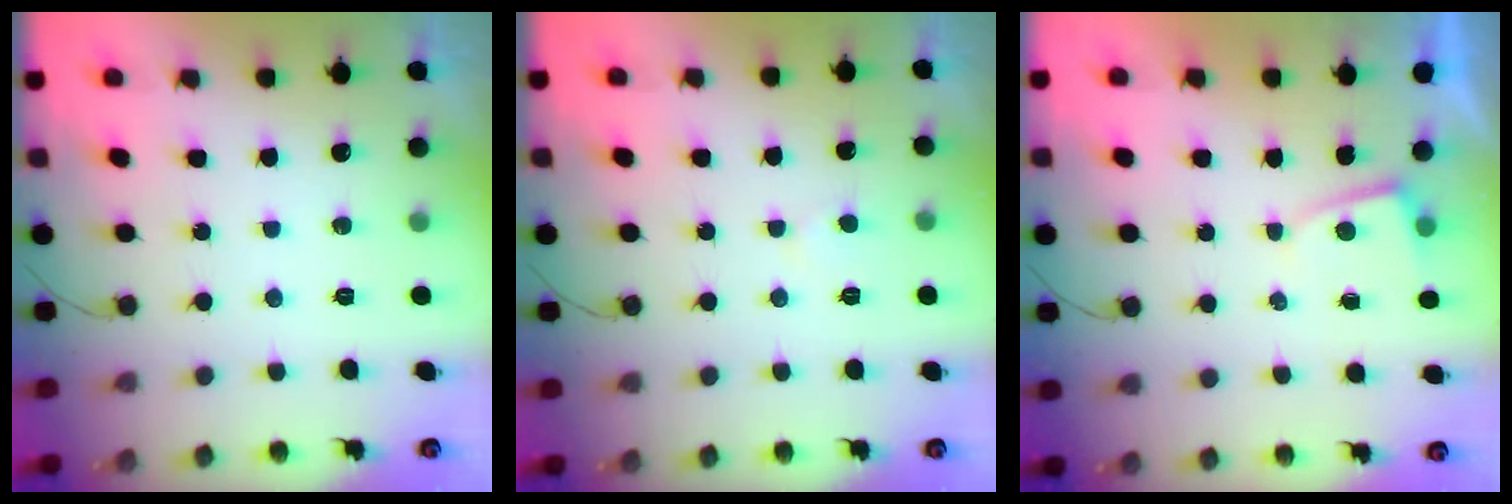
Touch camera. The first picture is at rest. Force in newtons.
{"total": 2.5, "press": 2.5, "slide": 0.2}
{"total": 1.0, "press": 1.0, "slide": 0.3}